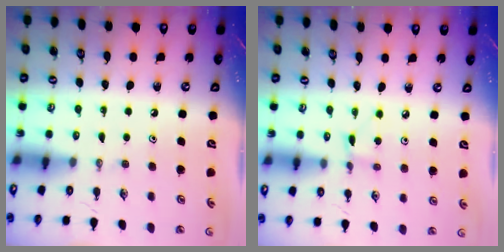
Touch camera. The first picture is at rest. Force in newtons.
{"total": 1.4, "press": 1.4, "slide": 0.2}